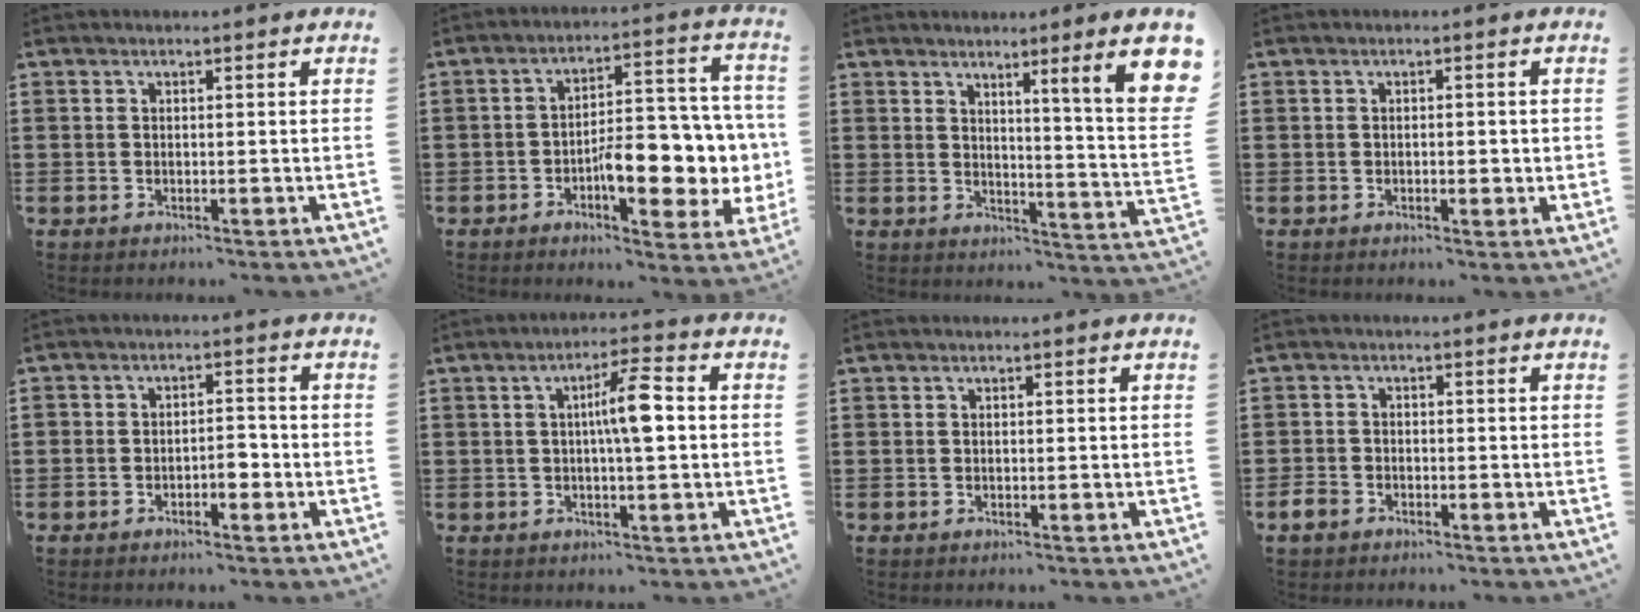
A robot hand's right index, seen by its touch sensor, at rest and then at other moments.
{"total": 9.6, "force": [-2.2, 4.0, 8.4], "torque": [-0.110, -0.012, -0.040]}
{"total": 7.3, "force": [3.3, -0.3, 6.5], "torque": [-0.101, -0.033, 0.045]}
{"total": 1.4, "force": [-0.3, 0.5, 1.3], "torque": [-0.023, 0.000, -0.006]}
{"total": 2.9, "force": [-1.5, 1.5, 1.9], "torque": [-0.037, 0.006, -0.030]}
{"total": 6.2, "force": [0.3, 0.7, 6.1], "torque": [-0.112, 0.004, -0.001]}
{"total": 0.0}
{"total": 2.1, "force": [-1.6, 1.2, 0.7], "torque": [-0.023, 0.000, -0.035]}